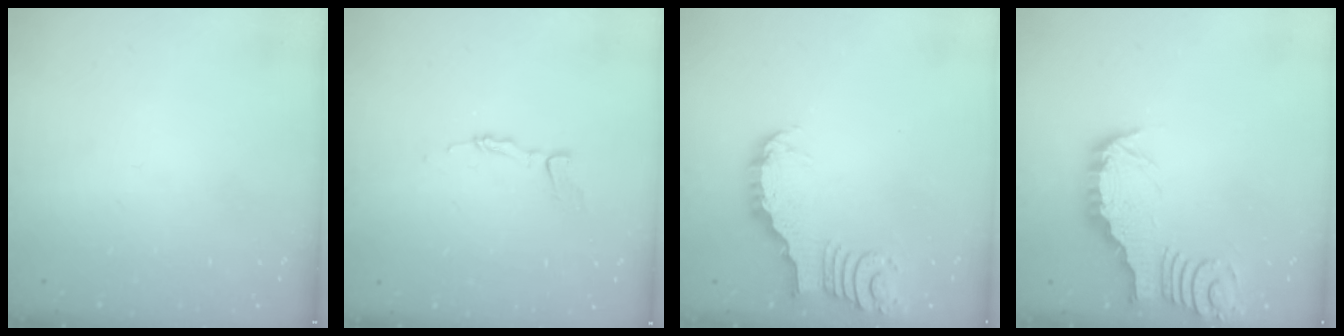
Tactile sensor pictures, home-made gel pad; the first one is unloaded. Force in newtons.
{"total": 3.3, "press": 3.3, "slide": 0.4}
{"total": 3.1, "press": 3.1, "slide": 0.3}
{"total": 3.4, "press": 3.3, "slide": 0.4}